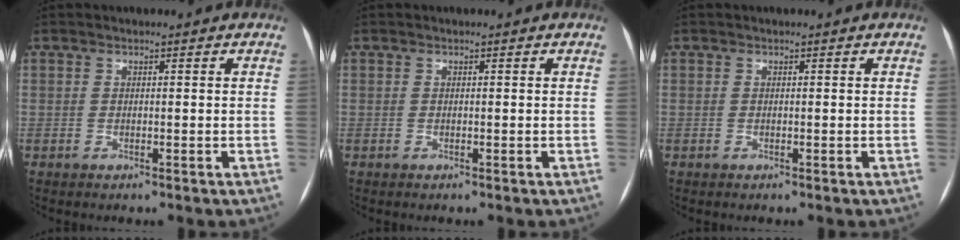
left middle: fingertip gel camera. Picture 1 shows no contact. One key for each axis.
{"total": 0.0}
{"total": 0.0}